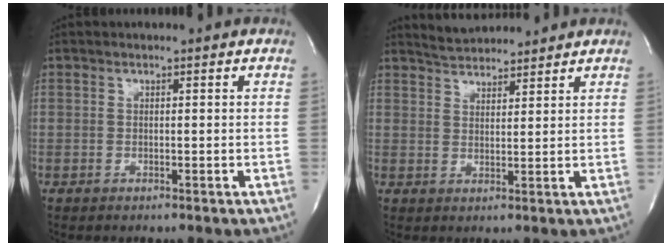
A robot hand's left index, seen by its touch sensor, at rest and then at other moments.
{"total": 5.3, "force": [5.2, 0.6, 0.8], "torque": [-0.021, 0.021, 0.090]}